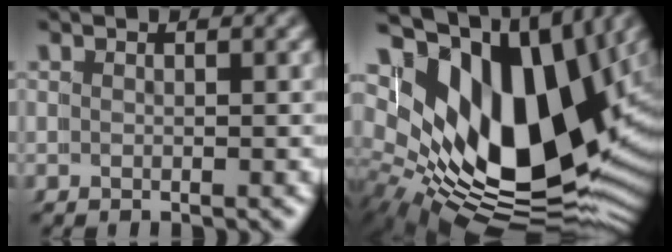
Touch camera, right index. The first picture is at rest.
{"total": 18.8, "force": [1.7, 11.7, 14.5], "torque": [-0.271, -0.045, 0.044]}